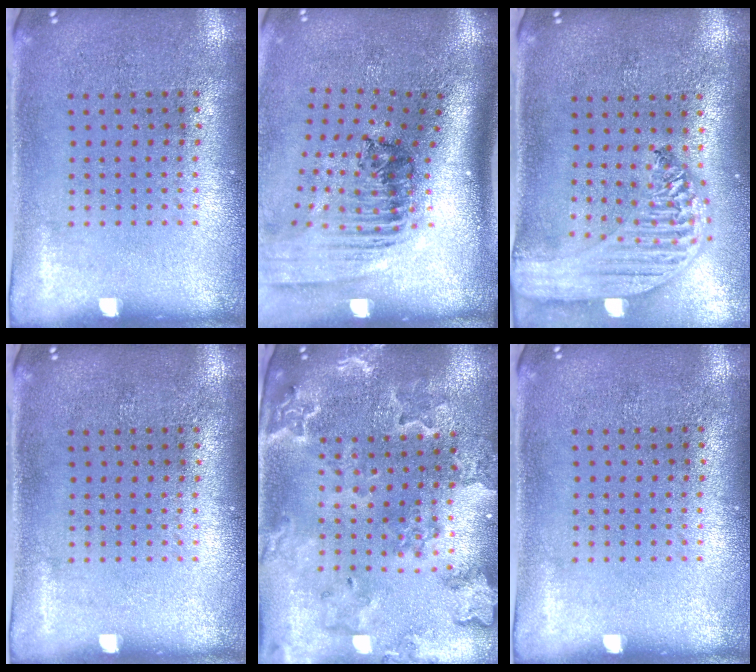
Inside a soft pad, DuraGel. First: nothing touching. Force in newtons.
{"total": 2.4, "press": 1.7, "slide": 1.7}
{"total": 2.9, "press": 2.3, "slide": 1.8}
{"total": 0.0}
{"total": 2.0, "press": 2.0, "slide": 0.2}
{"total": 0.0}